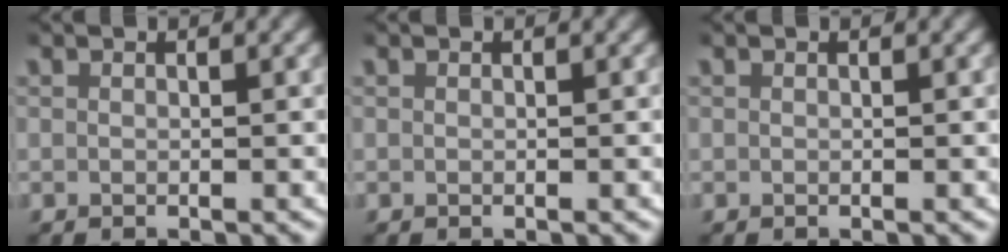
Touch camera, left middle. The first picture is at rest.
{"total": 0.0}
{"total": 0.0}